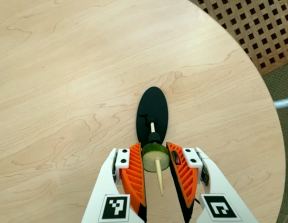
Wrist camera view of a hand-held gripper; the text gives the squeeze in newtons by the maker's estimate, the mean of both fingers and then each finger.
{"total": 10.1, "left": 10.0, "right": 10.2}